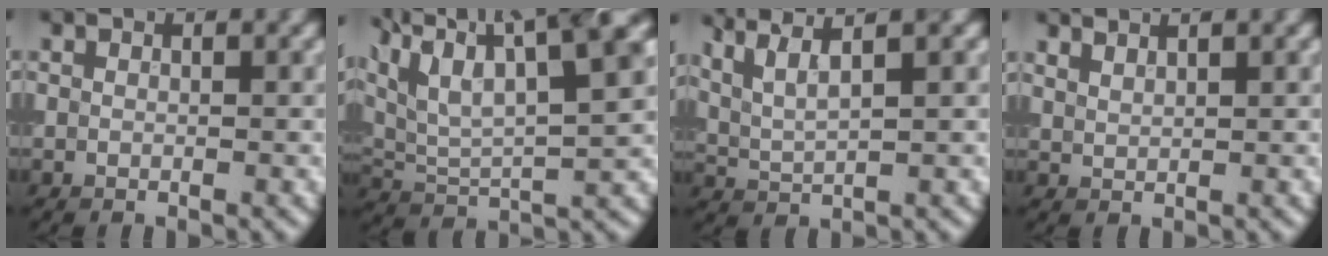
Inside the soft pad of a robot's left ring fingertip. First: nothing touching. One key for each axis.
{"total": 11.4, "fx": 5.8, "fy": 4.3, "fz": 8.8, "tx": -0.147, "ty": 0.024, "tz": 0.089}
{"total": 5.3, "fx": 3.4, "fy": 1.2, "fz": 3.9, "tx": -0.072, "ty": 0.023, "tz": 0.048}
{"total": 1.8, "fx": 1.6, "fy": 0.4, "fz": 0.7, "tx": -0.006, "ty": 0.002, "tz": 0.025}